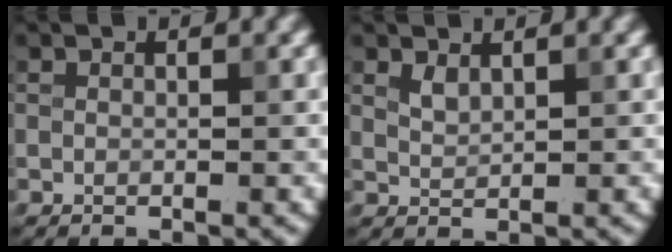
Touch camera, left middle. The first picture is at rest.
{"total": 1.1, "force": [0.8, 0.5, 0.6], "torque": [-0.017, -0.001, 0.021]}